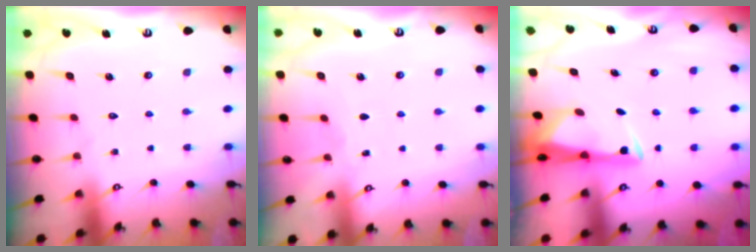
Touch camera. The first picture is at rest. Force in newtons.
{"total": 2.8, "press": 2.8, "slide": 0.4}
{"total": 3.0, "press": 2.8, "slide": 1.0}